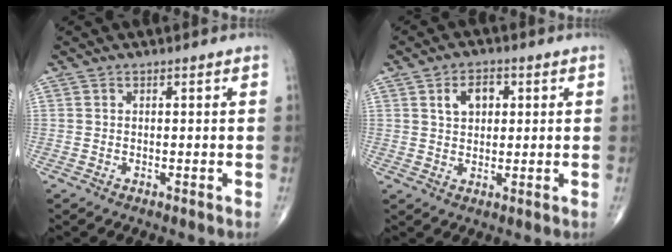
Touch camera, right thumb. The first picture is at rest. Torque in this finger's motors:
{"motor_torque": [-0.48, 0.45, 0.46, 0.22, 0.09]}